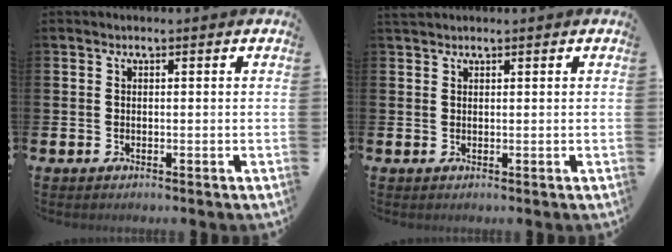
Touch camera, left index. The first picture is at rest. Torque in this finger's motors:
{"motor_torque": [-0.09, -0.02, 0.02, 0.08]}